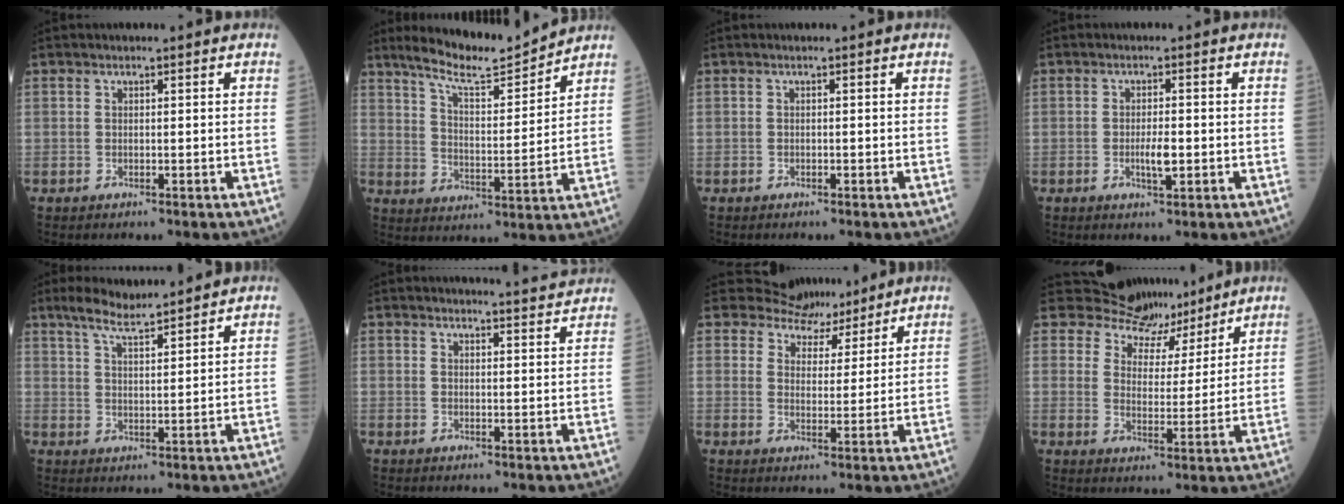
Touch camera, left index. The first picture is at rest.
{"total": 10.5, "force": [9.9, 0.3, 3.5], "torque": [-0.066, -0.011, 0.167]}
{"total": 0.0}
{"total": 2.6, "force": [-0.7, 0.6, 2.5], "torque": [-0.046, -0.004, -0.012]}
{"total": 6.5, "force": [5.8, 0.6, 2.9], "torque": [-0.060, 0.015, 0.107]}
{"total": 6.9, "force": [6.8, -0.1, 0.8], "torque": [-0.005, -0.001, 0.071]}
{"total": 7.9, "force": [7.1, 3.4, -0.3], "torque": [0.007, 0.006, 0.100]}
{"total": 10.3, "force": [9.4, 4.2, 0.5], "torque": [-0.008, 0.005, 0.136]}